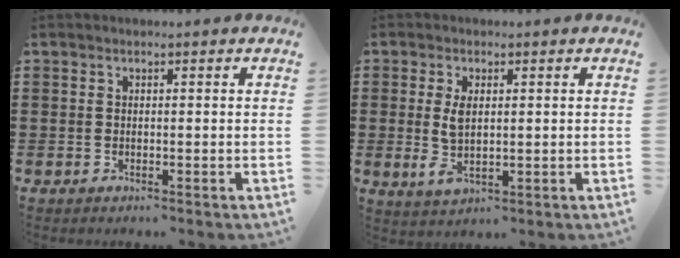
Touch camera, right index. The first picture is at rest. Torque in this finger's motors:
{"motor_torque": [1.75, 0.39, 0.64, 0.16]}